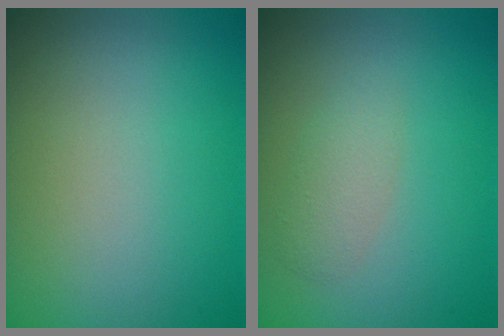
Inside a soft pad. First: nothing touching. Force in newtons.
{"total": 1.8, "press": 1.8, "slide": 0.0}